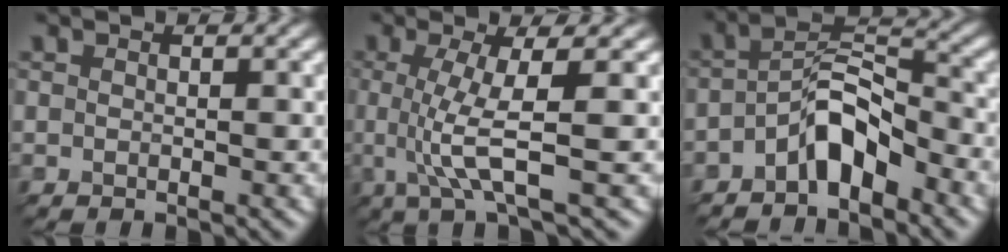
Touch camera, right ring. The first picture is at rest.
{"total": 4.1, "force": [-0.1, 0.2, 4.1], "torque": [-0.094, 0.005, 0.013]}
{"total": 4.7, "force": [-3.6, 1.3, 2.8], "torque": [-0.058, 0.019, -0.060]}